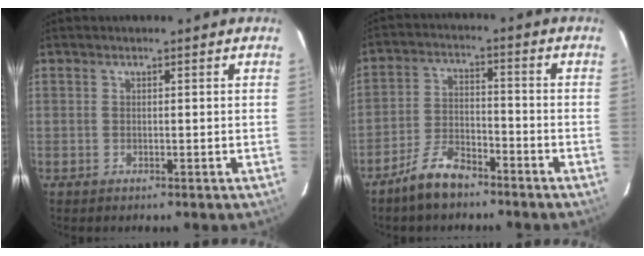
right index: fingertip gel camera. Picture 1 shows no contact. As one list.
[{"total": 7.9, "force": [-6.2, 3.1, 3.8], "torque": [-0.091, 0.007, -0.114]}]